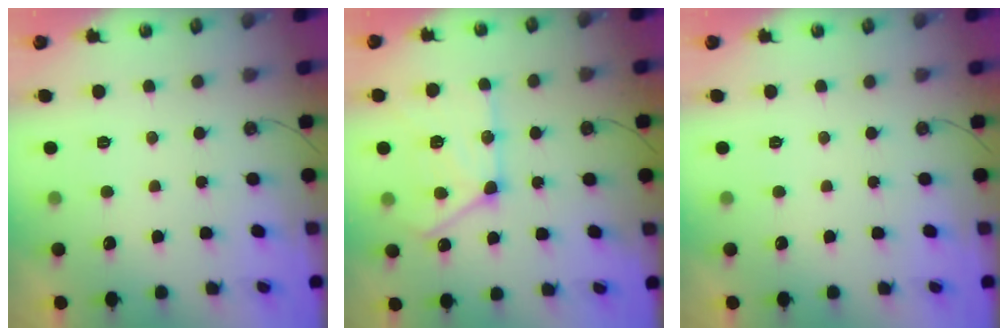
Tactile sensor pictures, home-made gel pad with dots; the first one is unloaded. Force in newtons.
{"total": 17.5, "press": 17.4, "slide": 1.7}
{"total": 0.0}